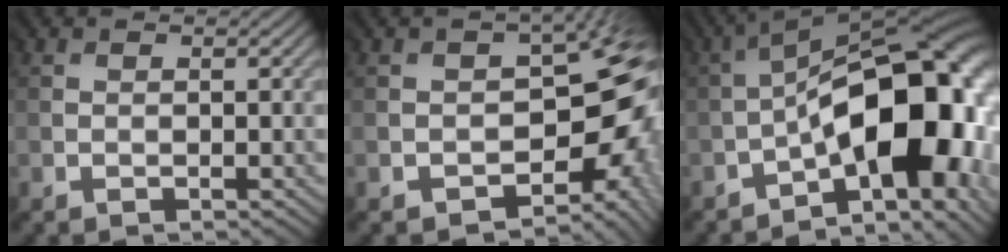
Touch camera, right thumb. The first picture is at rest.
{"total": 12.3, "force": [-4.7, 8.1, 8.0], "torque": [-0.043, -0.003, -0.042]}
{"total": 17.2, "force": [-5.2, 8.1, 14.3], "torque": [-0.191, 0.010, -0.084]}